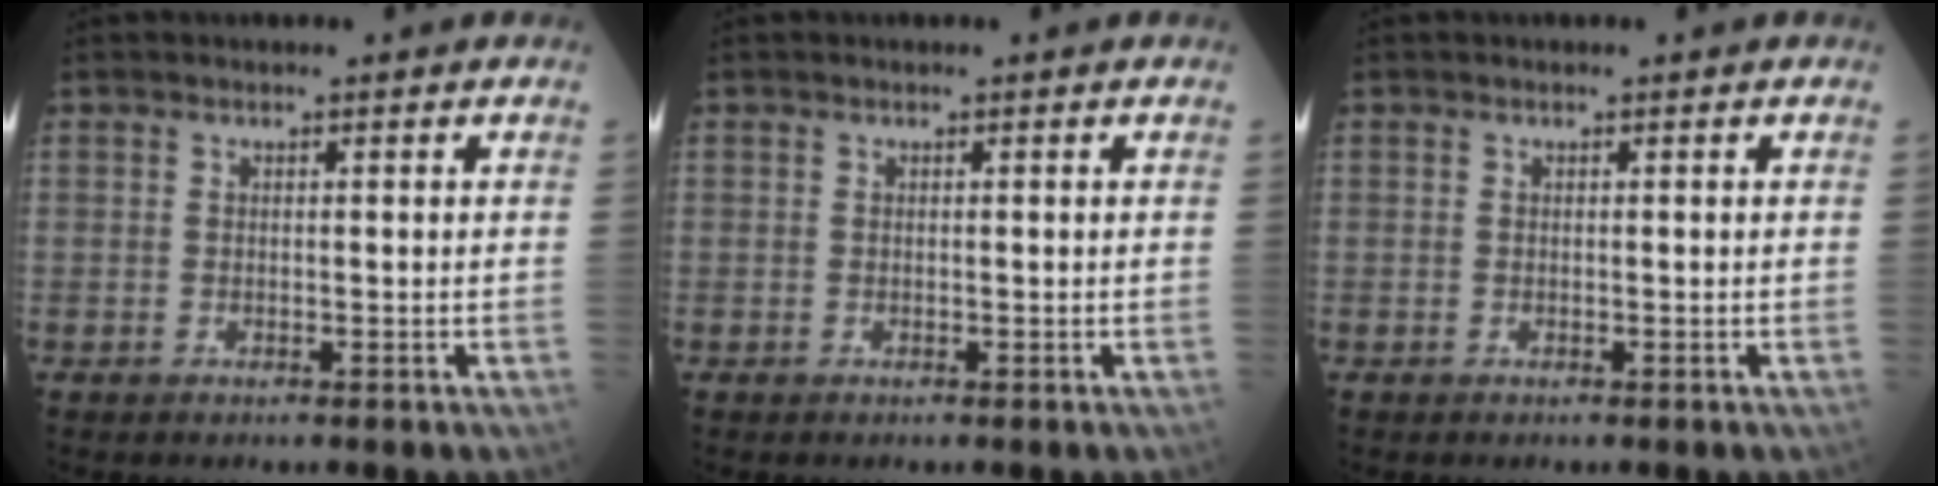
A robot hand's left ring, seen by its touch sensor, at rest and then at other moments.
{"total": 0.0}
{"total": 0.0}